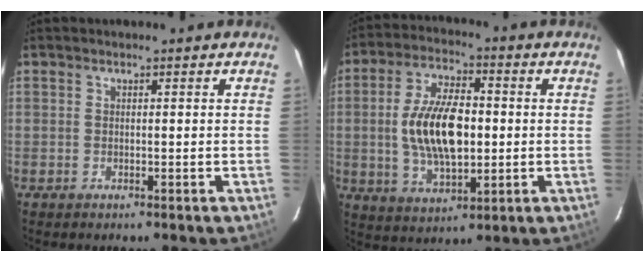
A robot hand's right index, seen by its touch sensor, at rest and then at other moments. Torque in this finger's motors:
{"motor_torque": [0.78, -0.28, 0.85, 0.21]}